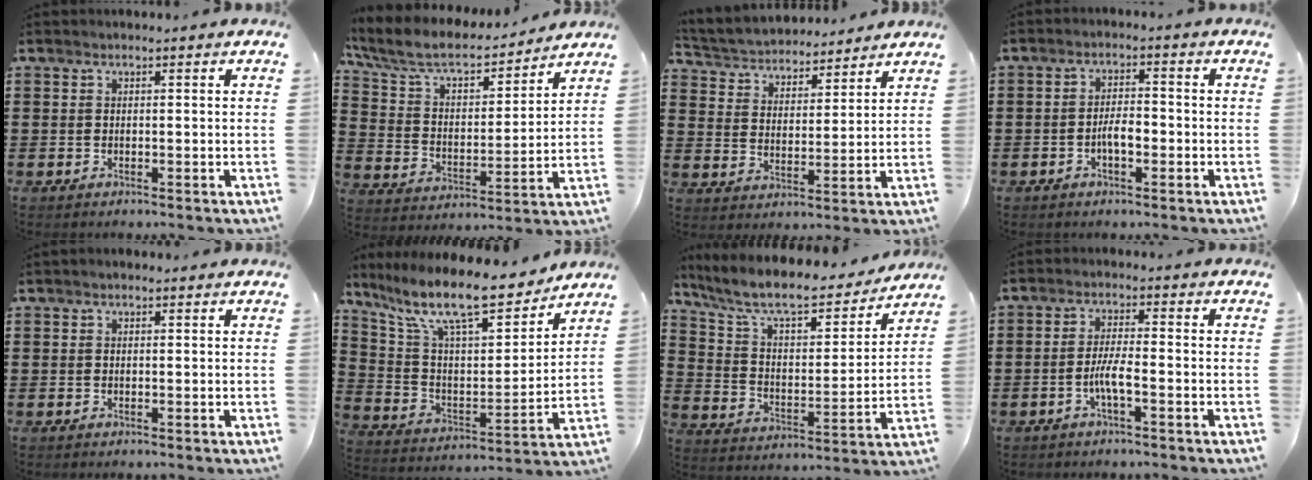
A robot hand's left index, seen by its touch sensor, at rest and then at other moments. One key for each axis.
{"total": 7.5, "fx": 6.4, "fy": 2.1, "fz": 3.1, "tx": -0.090, "ty": -0.040, "tz": 0.107}
{"total": 4.1, "fx": 4.1, "fy": 0.8, "fz": -0.2, "tx": -0.022, "ty": -0.027, "tz": 0.068}
{"total": 3.6, "fx": -1.2, "fy": 1.3, "fz": 3.1, "tx": -0.062, "ty": 0.005, "tz": -0.025}
{"total": 0.5, "fx": 0.3, "fy": 0.3, "fz": 0.3, "tx": -0.006, "ty": 0.004, "tz": 0.006}
{"total": 13.8, "fx": 11.2, "fy": 2.8, "fz": 7.5, "tx": -0.174, "ty": -0.068, "tz": 0.190}
{"total": 9.0, "fx": 7.9, "fy": 1.5, "fz": 4.0, "tx": -0.111, "ty": -0.052, "tz": 0.134}
{"total": 4.1, "fx": -1.5, "fy": 0.6, "fz": 3.7, "tx": -0.079, "ty": -0.003, "tz": -0.033}